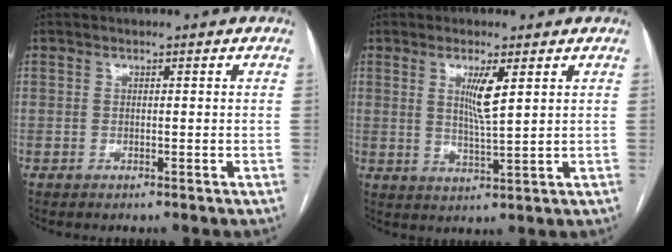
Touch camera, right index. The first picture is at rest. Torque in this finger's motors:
{"motor_torque": [0.38, 0.30, 0.19, 0.08]}